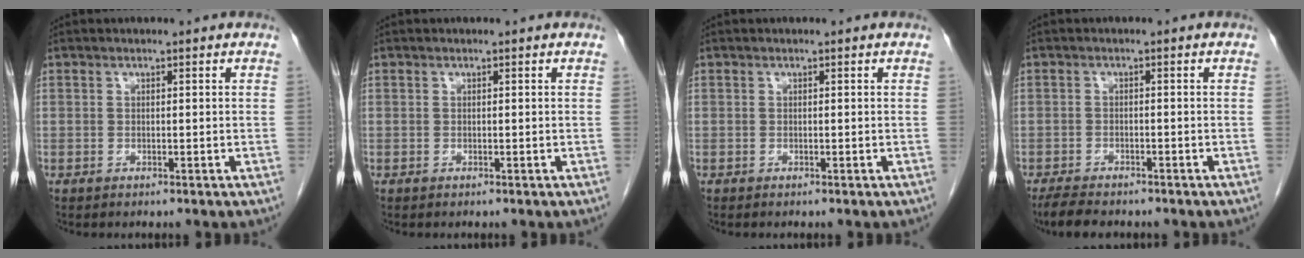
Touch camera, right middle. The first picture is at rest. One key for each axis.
{"total": 0.0}
{"total": 0.0}
{"total": 5.0, "fx": -4.3, "fy": 1.2, "fz": 2.3, "tx": -0.047, "ty": -0.014, "tz": -0.068}